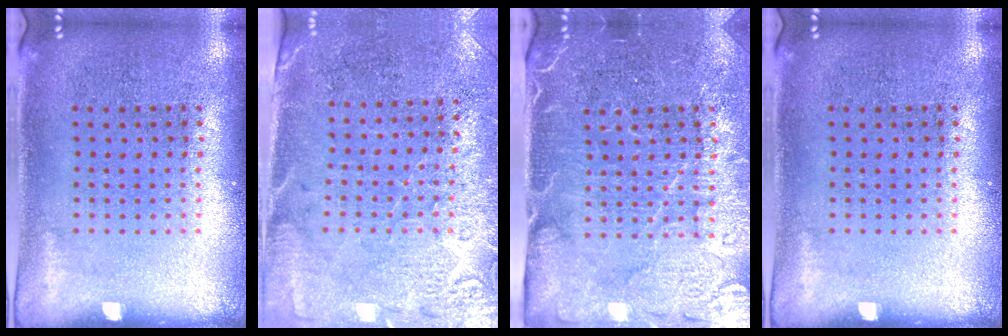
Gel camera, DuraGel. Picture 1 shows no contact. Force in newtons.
{"total": 2.9, "press": 2.6, "slide": 1.2}
{"total": 4.6, "press": 4.2, "slide": 1.9}
{"total": 0.0}